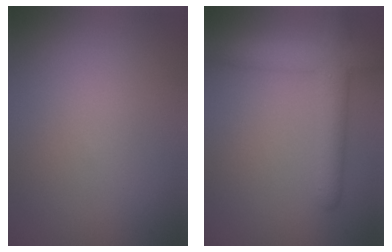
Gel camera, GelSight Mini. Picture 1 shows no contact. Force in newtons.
{"total": 5.0, "press": 5.0, "slide": 0.2}